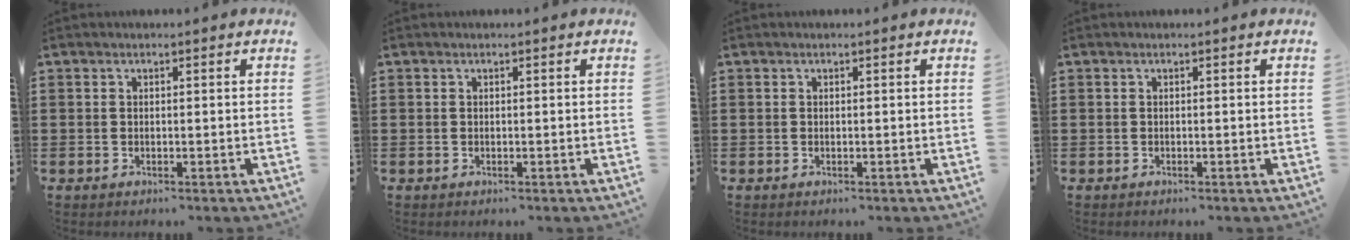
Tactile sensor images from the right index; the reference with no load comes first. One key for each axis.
{"total": 0.0}
{"total": 0.0}
{"total": 0.0}